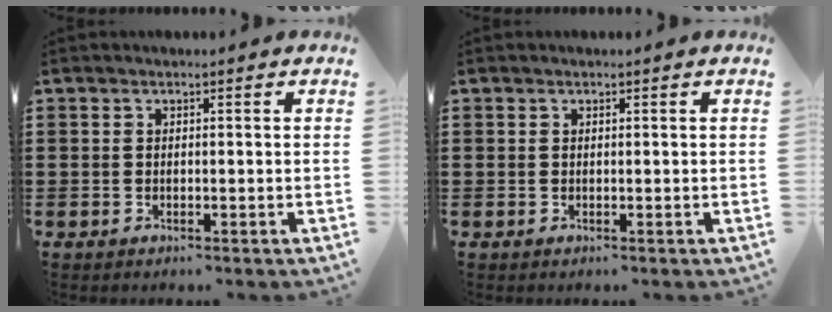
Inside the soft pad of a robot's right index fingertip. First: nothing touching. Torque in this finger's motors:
{"motor_torque": [0.11, 0.35, 0.01, 0.00]}